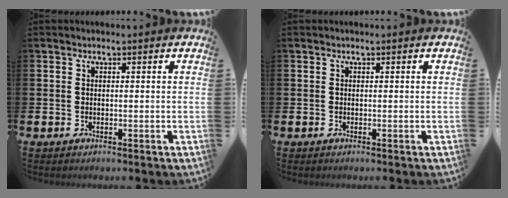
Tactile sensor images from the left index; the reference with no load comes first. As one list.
[{"total": 0.0}]